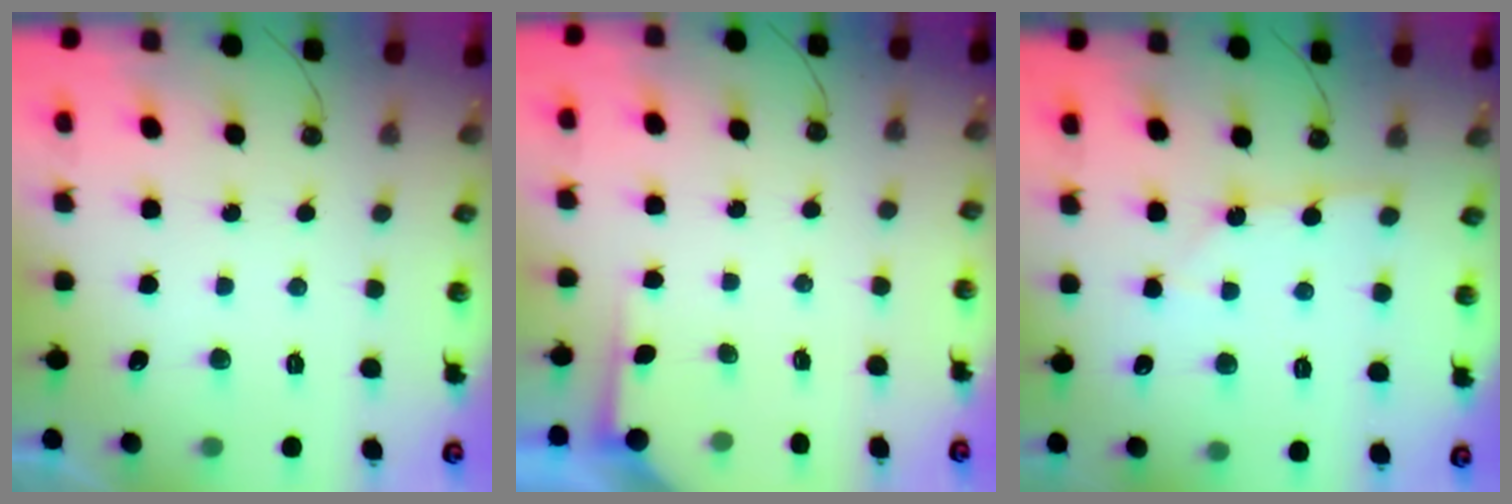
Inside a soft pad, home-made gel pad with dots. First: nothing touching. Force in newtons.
{"total": 2.2, "press": 2.2, "slide": 0.3}
{"total": 1.3, "press": 1.3, "slide": 0.1}